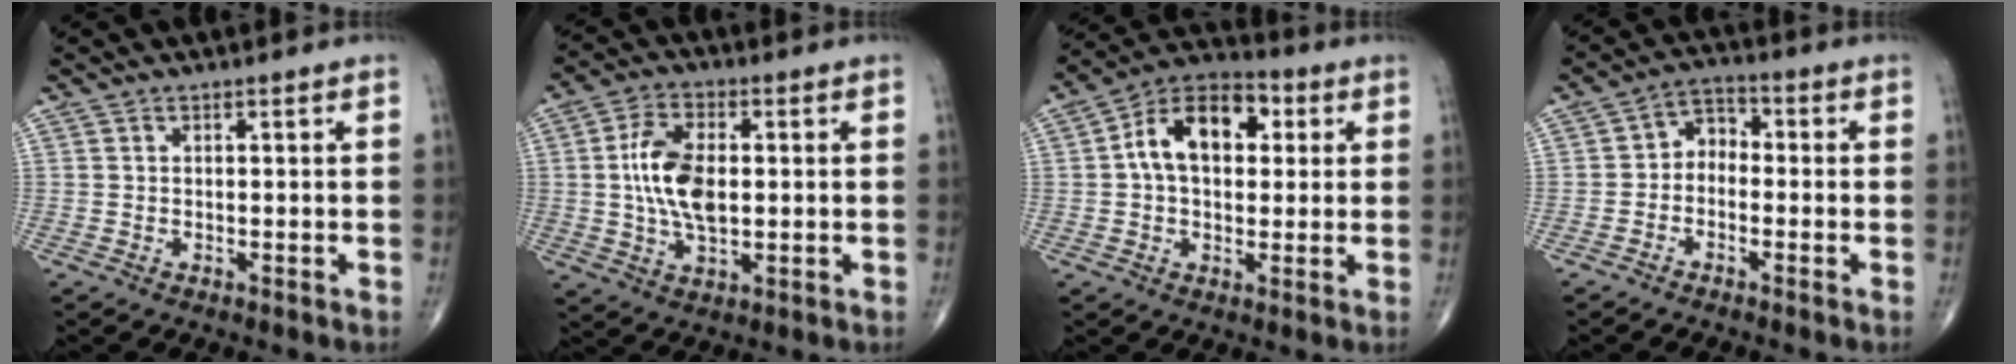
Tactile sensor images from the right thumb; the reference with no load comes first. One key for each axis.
{"total": 11.2, "fx": 0.6, "fy": 6.1, "fz": 9.4, "tx": -0.177, "ty": 0.003, "tz": 0.013}
{"total": 13.5, "fx": 2.6, "fy": 8.7, "fz": 10.0, "tx": -0.141, "ty": 0.025, "tz": 0.031}
{"total": 4.8, "fx": -1.1, "fy": 3.6, "fz": 3.0, "tx": -0.031, "ty": 0.028, "tz": -0.037}